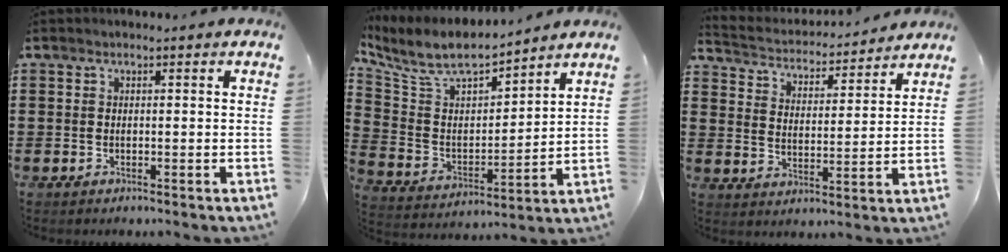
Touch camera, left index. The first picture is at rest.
{"total": 8.3, "force": [7.4, 1.8, 3.3], "torque": [-0.102, -0.048, 0.127]}
{"total": 3.2, "force": [3.2, 0.4, 0.0], "torque": [-0.023, -0.030, 0.047]}